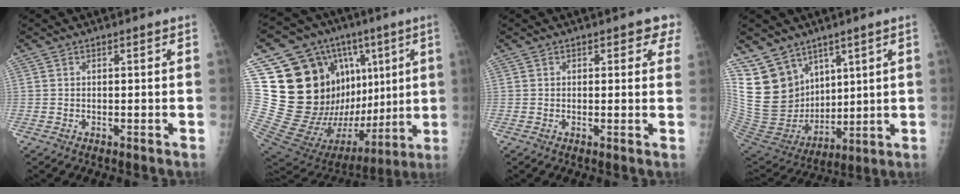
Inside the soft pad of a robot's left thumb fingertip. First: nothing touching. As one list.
[{"total": 32.5, "force": [6.8, 19.2, 25.3], "torque": [-0.377, 0.022, 0.139]}, {"total": 3.1, "force": [1.8, 2.3, 1.3], "torque": [0.030, -0.003, 0.013]}, {"total": 16.3, "force": [10.0, 11.2, 6.5], "torque": [-0.095, -0.039, 0.221]}]